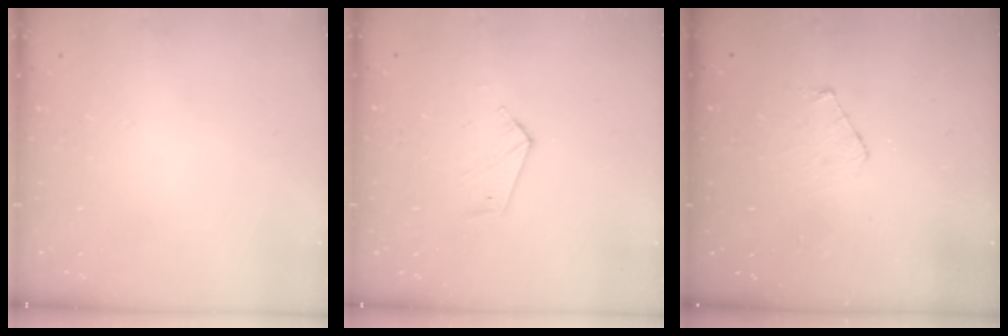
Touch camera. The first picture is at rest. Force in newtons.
{"total": 4.0, "press": 4.0, "slide": 0.4}
{"total": 5.5, "press": 5.5, "slide": 0.5}